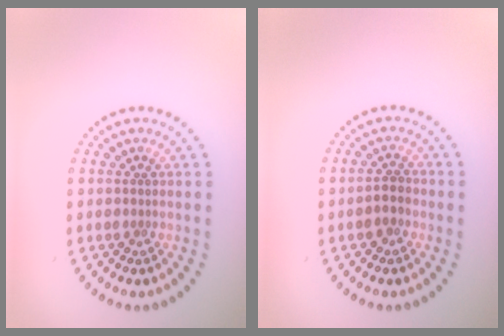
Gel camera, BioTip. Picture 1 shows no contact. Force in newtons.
{"total": 1.5, "press": 1.4, "slide": 0.6}